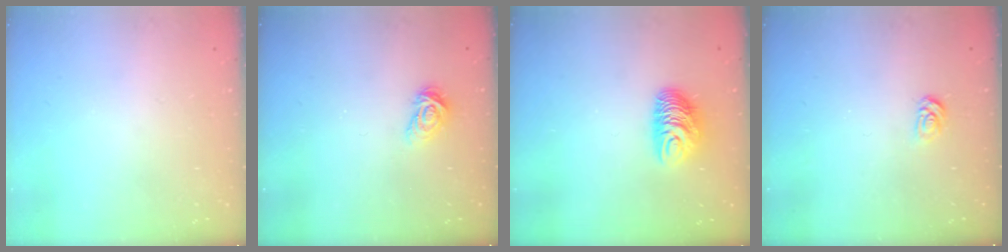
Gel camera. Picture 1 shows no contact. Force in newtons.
{"total": 5.0, "press": 4.9, "slide": 0.7}
{"total": 9.2, "press": 9.2, "slide": 0.5}
{"total": 3.3, "press": 3.3, "slide": 0.4}